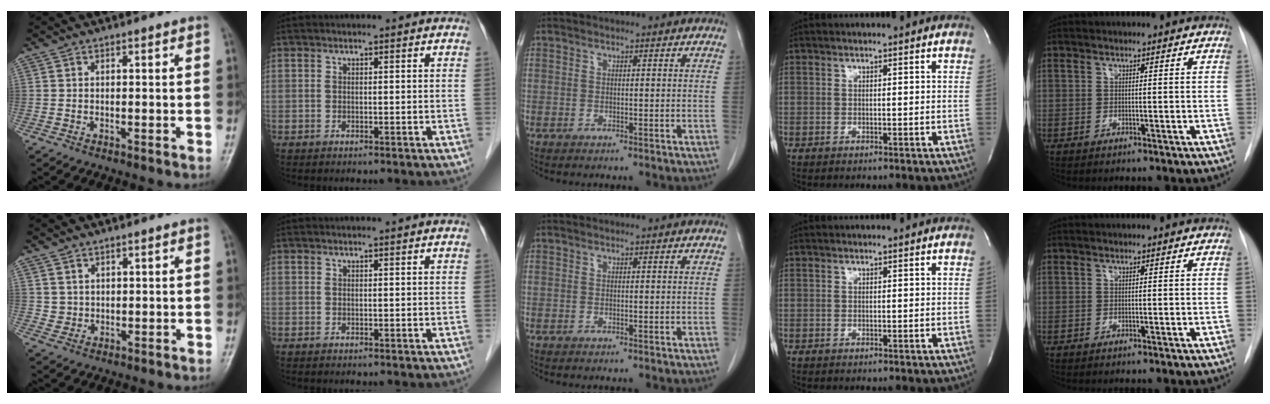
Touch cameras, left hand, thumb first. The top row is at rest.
{"thumb": {"total": 2.1, "force": [1.2, 1.7, 0.2], "torque": [0.013, -0.009, 0.020]}, "index": {"total": 0.9, "force": [0.8, -0.2, 0.2], "torque": [-0.010, -0.001, 0.015]}}